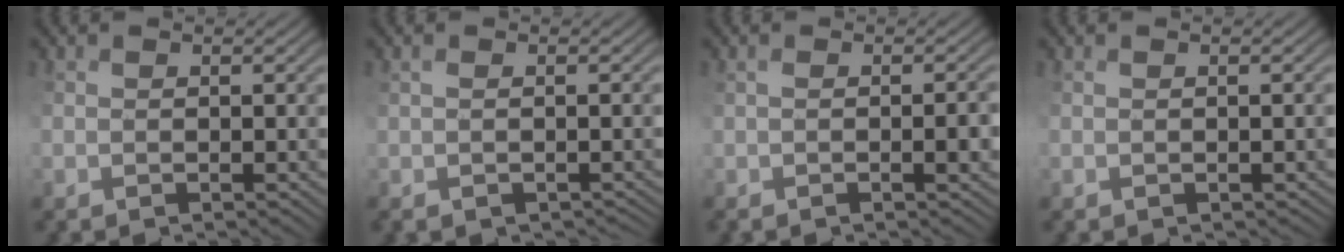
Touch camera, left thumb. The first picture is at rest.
{"total": 1.9, "force": [-1.5, 0.8, 0.7], "torque": [0.003, -0.002, -0.014]}
{"total": 2.6, "force": [-1.1, 0.2, 2.3], "torque": [-0.030, 0.001, -0.011]}
{"total": 1.0, "force": [-0.5, 0.6, 0.5], "torque": [-0.005, -0.003, -0.002]}